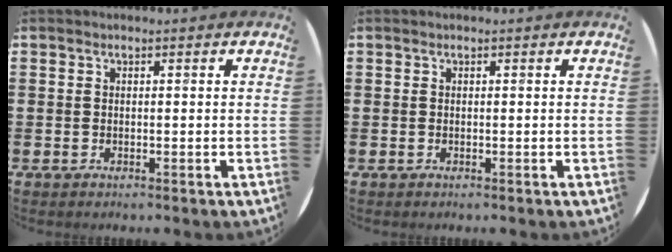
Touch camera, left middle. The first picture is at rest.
{"total": 0.0}